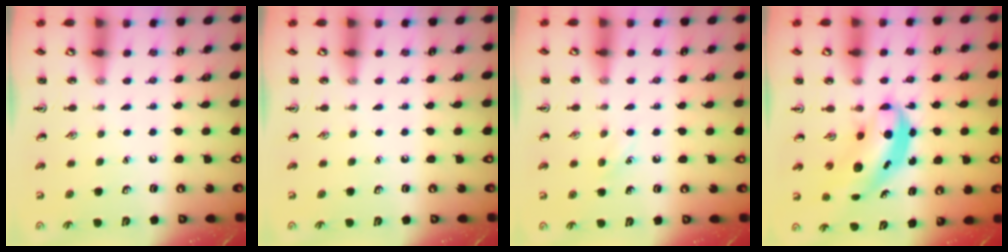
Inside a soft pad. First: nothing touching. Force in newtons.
{"total": 0.0}
{"total": 6.1, "press": 5.7, "slide": 2.2}
{"total": 5.4, "press": 5.3, "slide": 0.8}